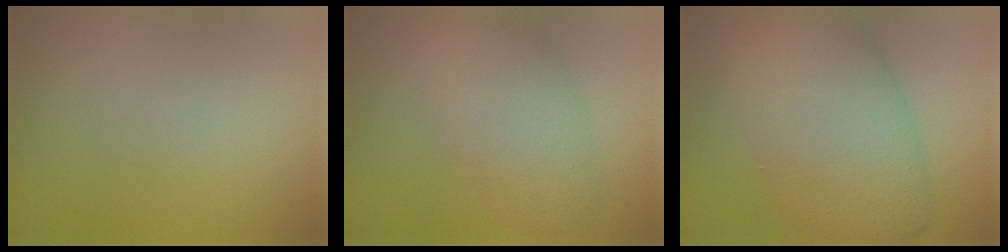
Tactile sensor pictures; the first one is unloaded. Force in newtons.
{"total": 6.1, "press": 6.1, "slide": 0.1}
{"total": 12.2, "press": 12.1, "slide": 0.8}